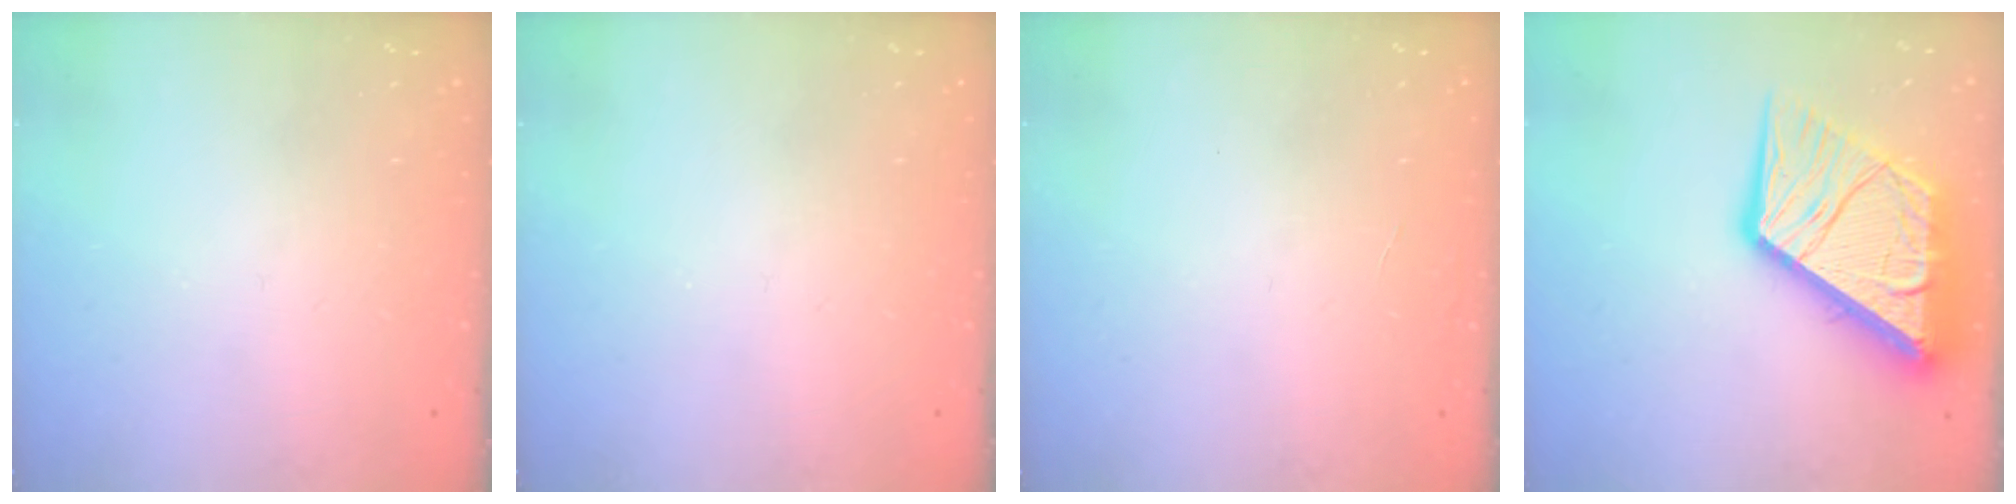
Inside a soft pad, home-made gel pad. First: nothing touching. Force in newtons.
{"total": 0.0}
{"total": 0.0}
{"total": 21.6, "press": 21.5, "slide": 2.4}